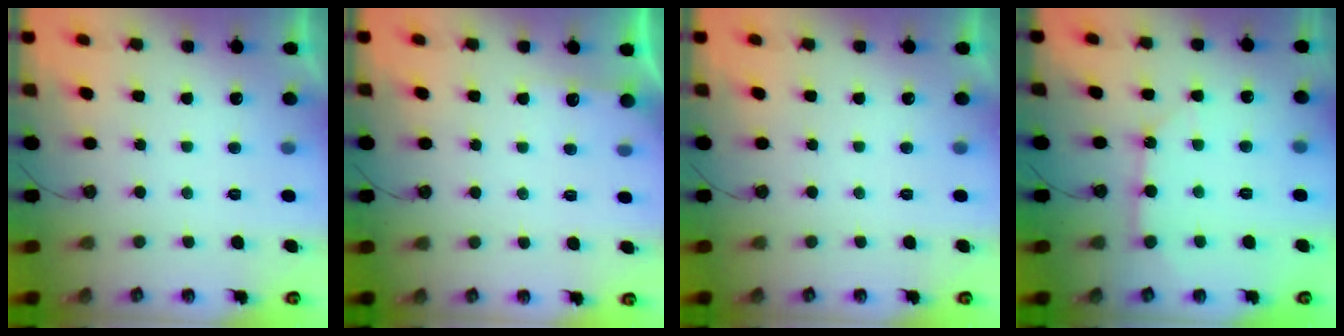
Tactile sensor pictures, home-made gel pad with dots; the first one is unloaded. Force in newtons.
{"total": 3.7, "press": 3.6, "slide": 0.4}
{"total": 0.0}
{"total": 5.1, "press": 5.1, "slide": 0.2}